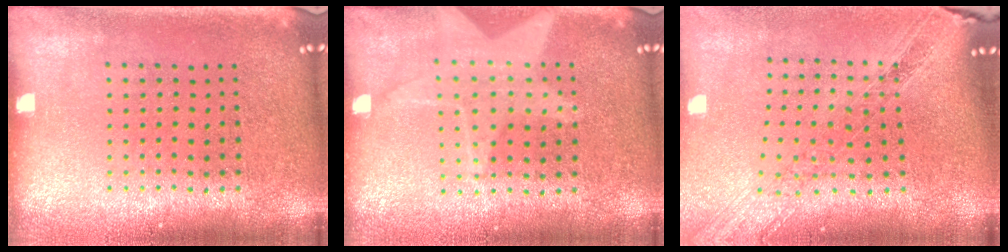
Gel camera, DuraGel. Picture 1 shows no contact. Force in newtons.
{"total": 1.3, "press": 1.3, "slide": 0.5}
{"total": 1.3, "press": 1.3, "slide": 0.4}